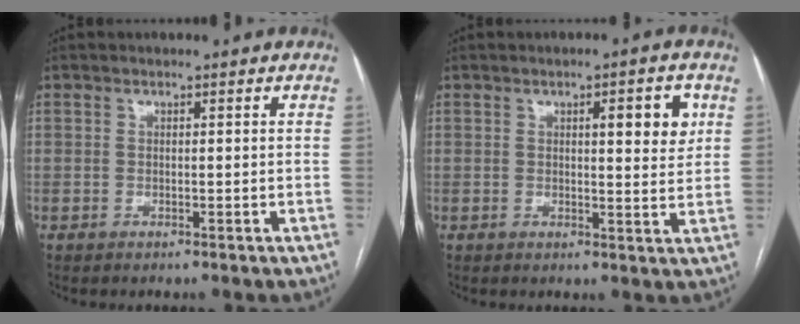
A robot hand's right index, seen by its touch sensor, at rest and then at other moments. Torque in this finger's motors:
{"motor_torque": [0.11, 0.02, 0.08, 0.03]}